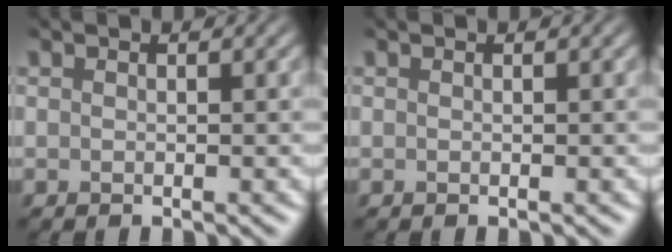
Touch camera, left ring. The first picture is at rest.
{"total": 0.0}